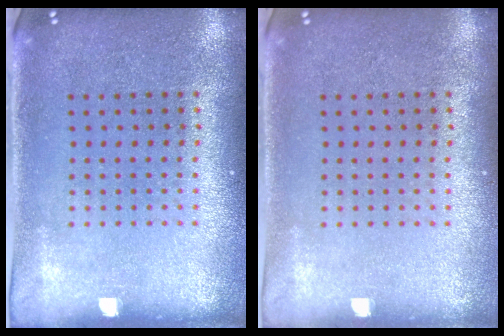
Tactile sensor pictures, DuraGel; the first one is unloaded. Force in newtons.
{"total": 0.0}